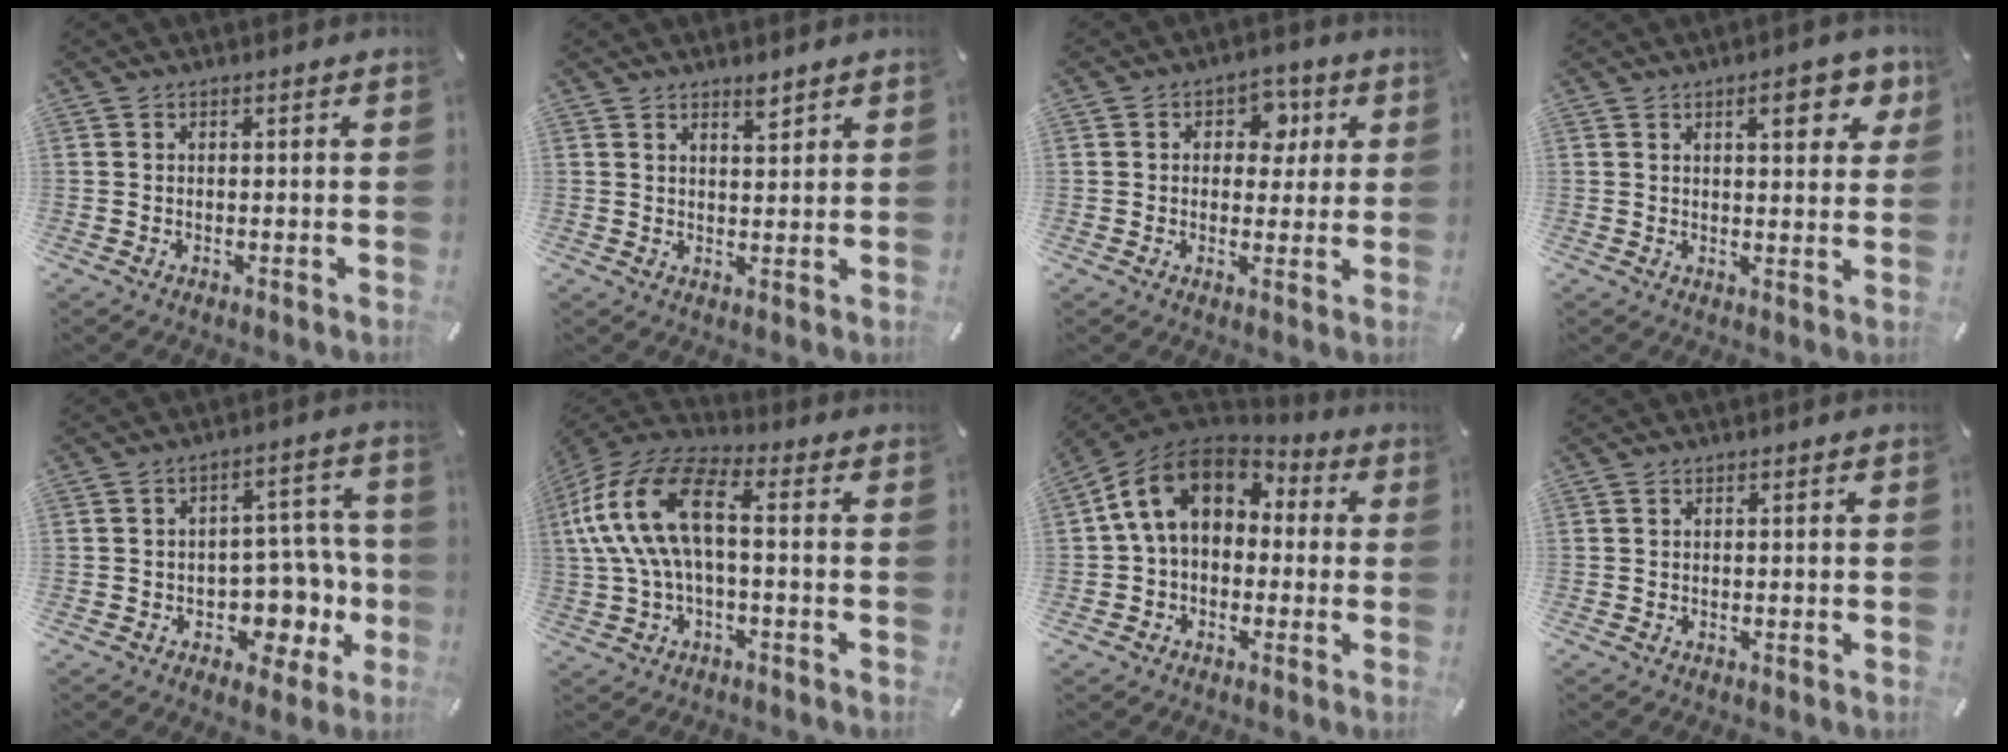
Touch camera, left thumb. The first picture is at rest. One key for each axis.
{"total": 2.8, "fx": 2.3, "fy": 0.8, "fz": 1.2, "tx": -0.011, "ty": -0.015, "tz": 0.039}
{"total": 7.2, "fx": 1.7, "fy": 5.3, "fz": 4.6, "tx": -0.044, "ty": -0.003, "tz": 0.019}
{"total": 8.5, "fx": 4.2, "fy": 3.3, "fz": 6.6, "tx": -0.079, "ty": -0.014, "tz": 0.063}
{"total": 11.8, "fx": -2.8, "fy": 8.6, "fz": 7.6, "tx": -0.072, "ty": 0.007, "tz": -0.041}
{"total": 17.6, "fx": 1.6, "fy": 8.8, "fz": 15.1, "tx": -0.328, "ty": 0.002, "tz": 0.022}
{"total": 13.7, "fx": 3.0, "fy": 9.9, "fz": 9.0, "tx": -0.187, "ty": 0.003, "tz": 0.048}
{"total": 0.0}